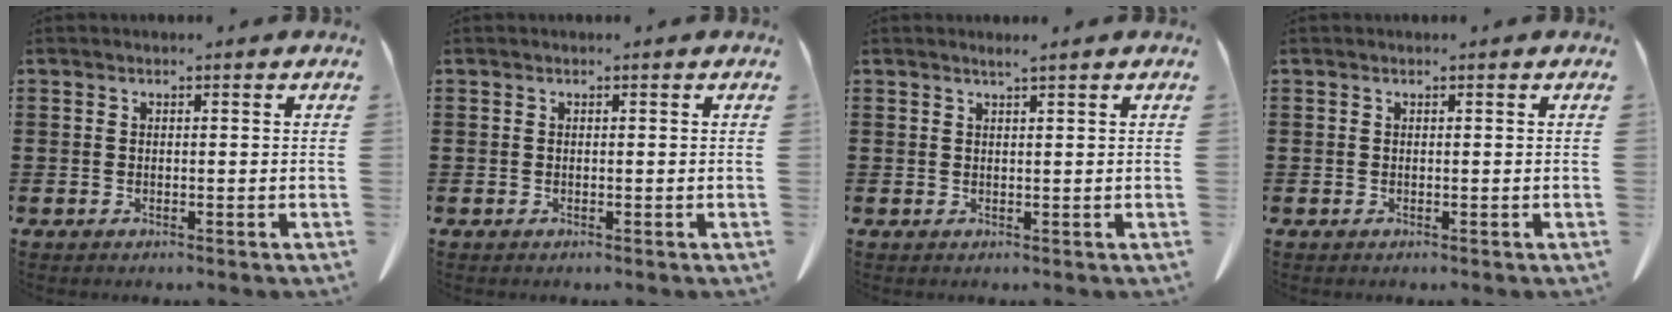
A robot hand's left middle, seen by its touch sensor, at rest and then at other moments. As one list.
[{"total": 0.0}, {"total": 1.1, "force": [0.9, -0.2, 0.7], "torque": [-0.012, -0.002, 0.016]}, {"total": 0.0}]